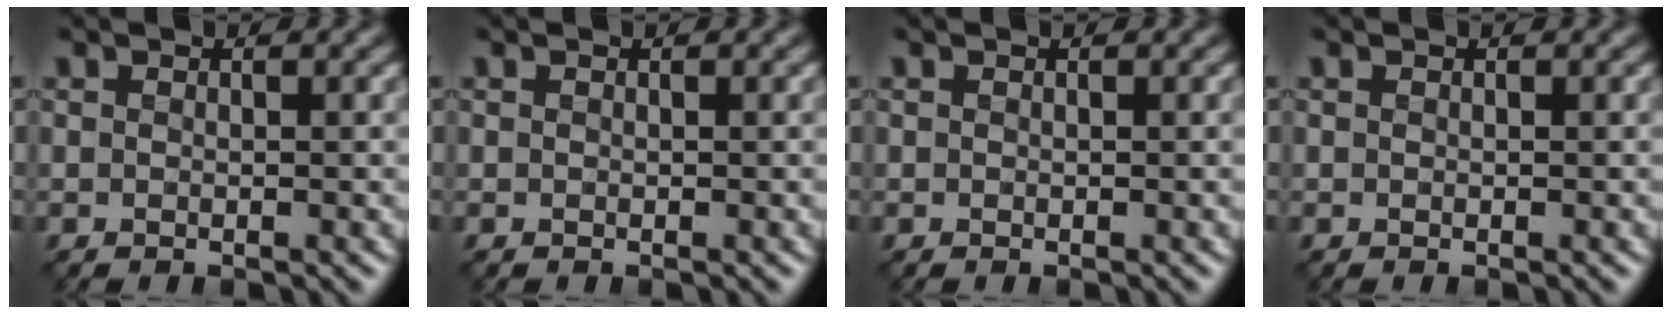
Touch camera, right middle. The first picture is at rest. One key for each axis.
{"total": 0.0}
{"total": 0.0}
{"total": 0.0}